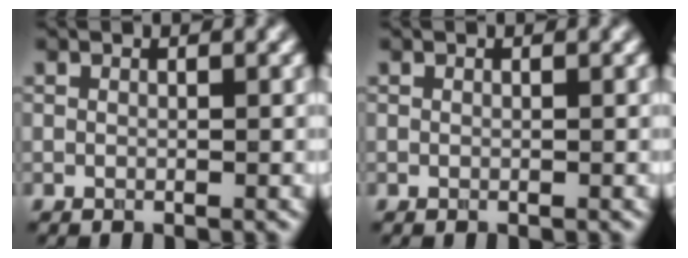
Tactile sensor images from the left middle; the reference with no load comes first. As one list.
[{"total": 0.0}]